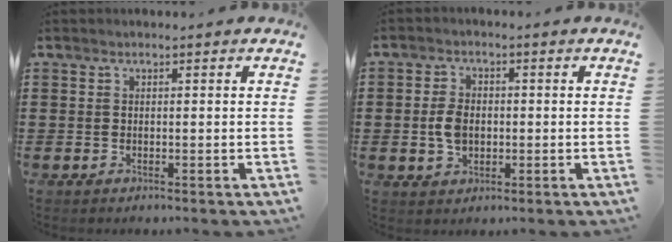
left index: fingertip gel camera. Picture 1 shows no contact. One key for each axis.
{"total": 4.2, "fx": -0.3, "fy": 2.8, "fz": 3.0, "tx": -0.076, "ty": 0.003, "tz": -0.010}